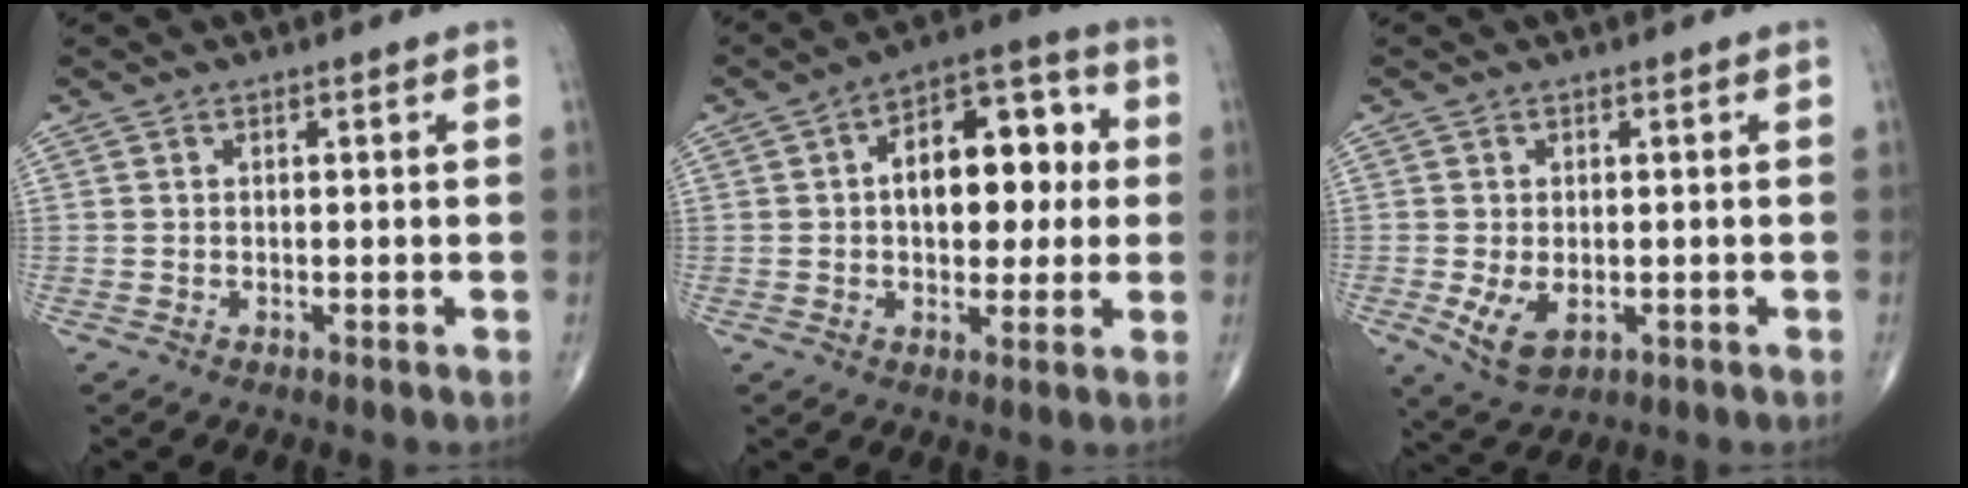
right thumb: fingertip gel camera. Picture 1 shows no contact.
{"total": 15.0, "force": [1.6, 8.7, 12.1], "torque": [-0.134, 0.027, 0.016]}
{"total": 5.6, "force": [-1.3, 3.4, 4.3], "torque": [-0.079, -0.011, -0.012]}